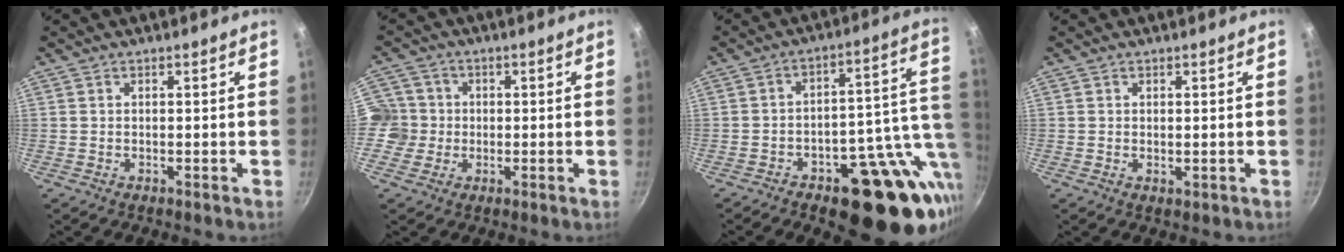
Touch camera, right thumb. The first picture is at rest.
{"total": 5.6, "force": [-0.6, 5.5, 0.9], "torque": [0.023, 0.009, -0.025]}
{"total": 21.0, "force": [-4.6, 10.4, 17.6], "torque": [-0.177, 0.030, -0.056]}
{"total": 0.7, "force": [0.2, 0.4, 0.6], "torque": [-0.007, -0.006, 0.002]}